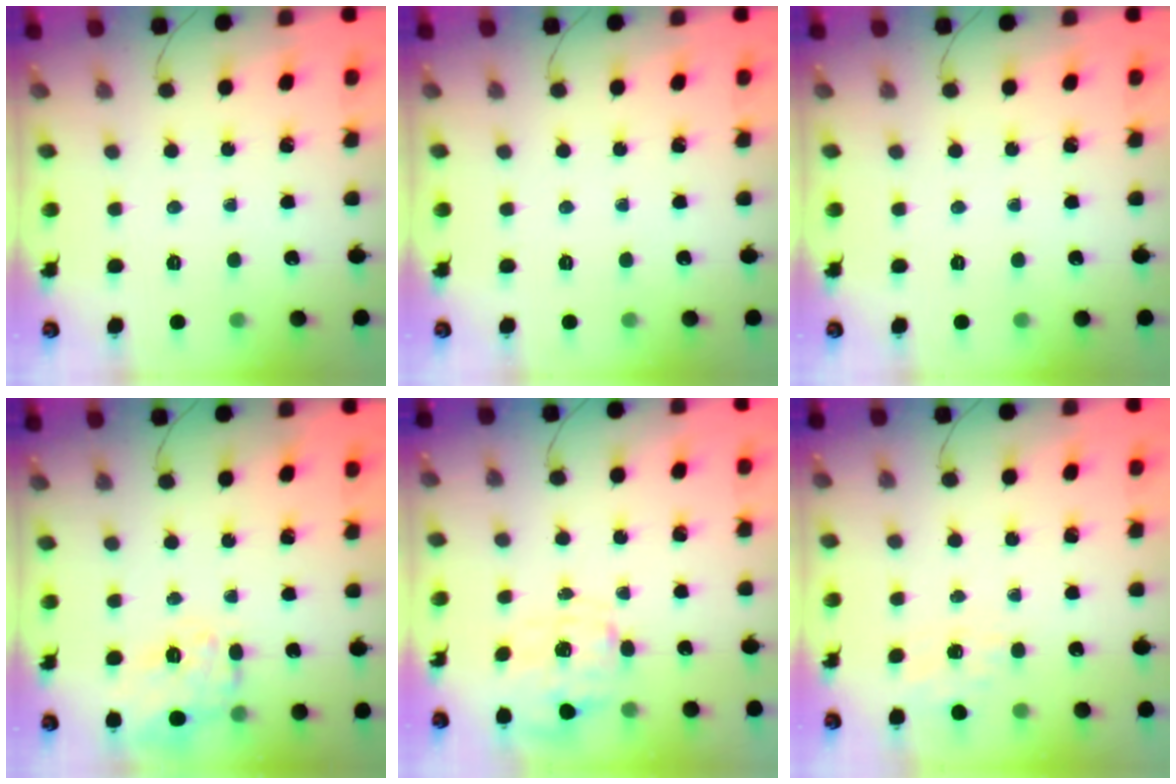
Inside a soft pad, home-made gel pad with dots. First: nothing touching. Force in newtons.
{"total": 0.0}
{"total": 0.0}
{"total": 16.9, "press": 16.8, "slide": 1.5}
{"total": 2.8, "press": 2.7, "slide": 0.9}
{"total": 1.5, "press": 1.1, "slide": 1.1}